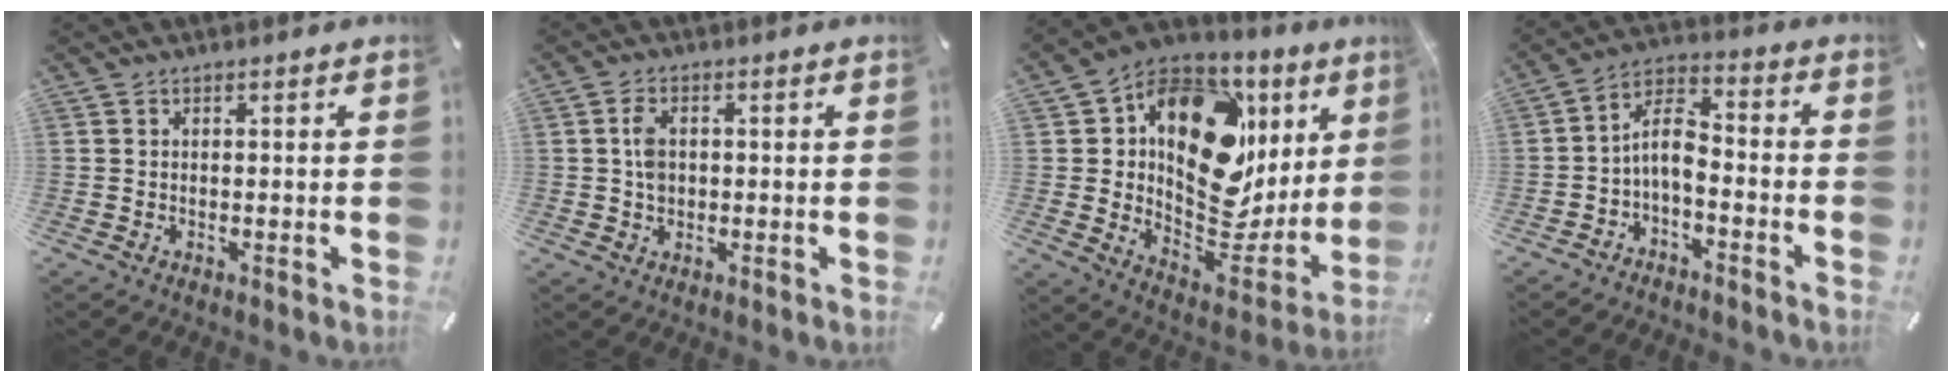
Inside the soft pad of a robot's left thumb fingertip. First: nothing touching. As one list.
[{"total": 3.8, "force": [0.4, 2.6, 2.7], "torque": [-0.056, 0.008, 0.006]}, {"total": 19.8, "force": [7.1, 13.4, 12.7], "torque": [-0.179, -0.056, 0.121]}, {"total": 8.1, "force": [-2.4, 4.2, 6.5], "torque": [-0.130, 0.010, -0.044]}]